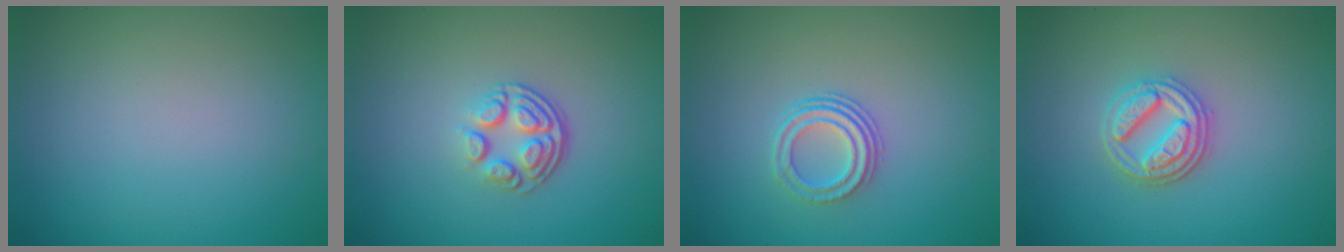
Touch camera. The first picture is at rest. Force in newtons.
{"total": 3.7, "press": 2.5, "slide": 2.7}
{"total": 3.0, "press": 2.2, "slide": 2.1}
{"total": 3.6, "press": 3.2, "slide": 1.7}